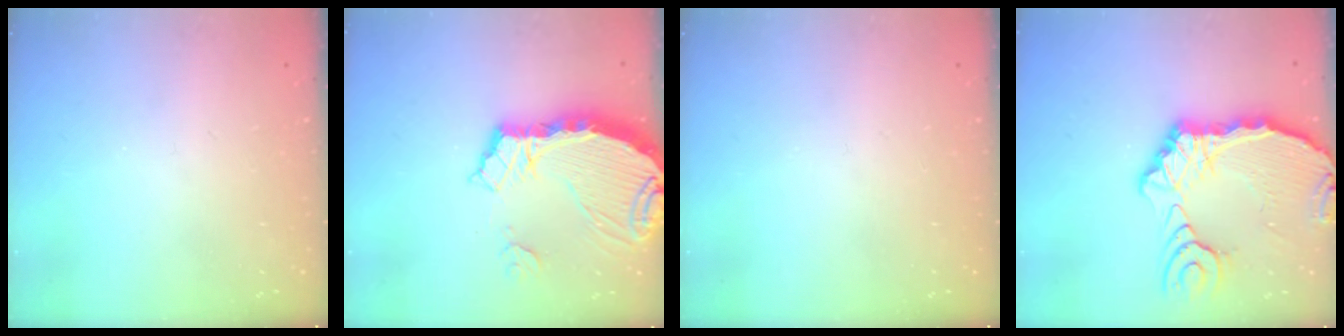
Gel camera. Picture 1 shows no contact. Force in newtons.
{"total": 8.9, "press": 8.9, "slide": 0.9}
{"total": 0.0}
{"total": 15.0, "press": 14.8, "slide": 2.0}